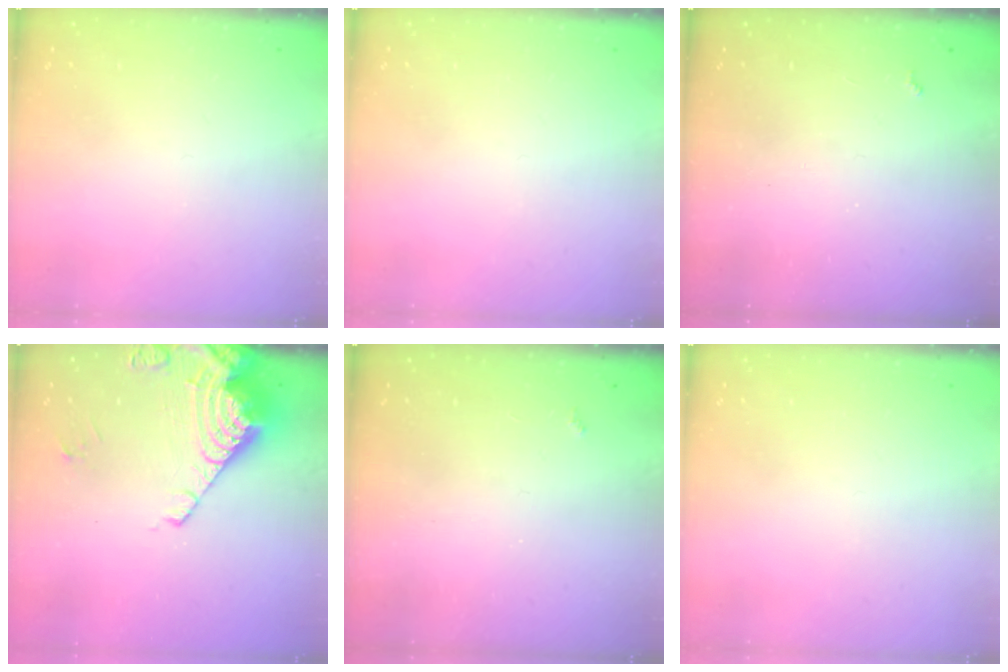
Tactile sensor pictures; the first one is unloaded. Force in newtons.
{"total": 0.0}
{"total": 2.3, "press": 2.2, "slide": 0.4}
{"total": 13.9, "press": 13.8, "slide": 1.7}
{"total": 2.1, "press": 2.0, "slide": 0.4}
{"total": 0.0}